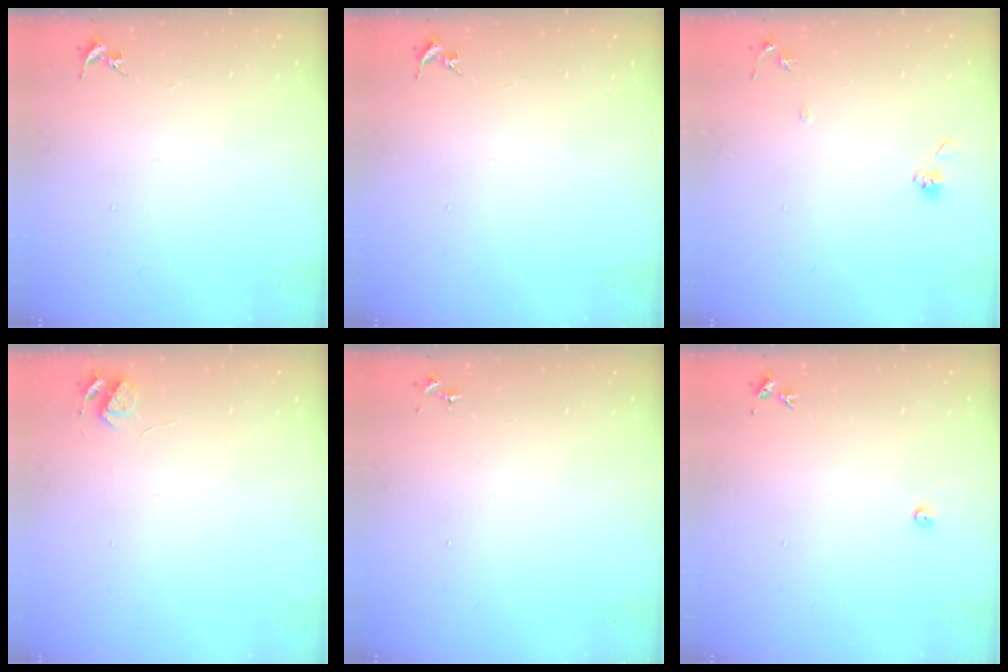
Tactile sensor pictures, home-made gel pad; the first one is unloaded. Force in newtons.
{"total": 0.0}
{"total": 6.3, "press": 6.2, "slide": 1.0}
{"total": 5.7, "press": 5.7, "slide": 0.8}
{"total": 0.0}
{"total": 2.2, "press": 2.2, "slide": 0.3}